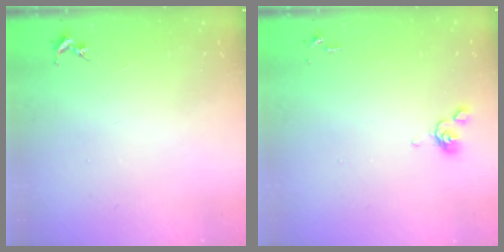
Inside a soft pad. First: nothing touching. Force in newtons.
{"total": 4.9, "press": 4.8, "slide": 0.9}